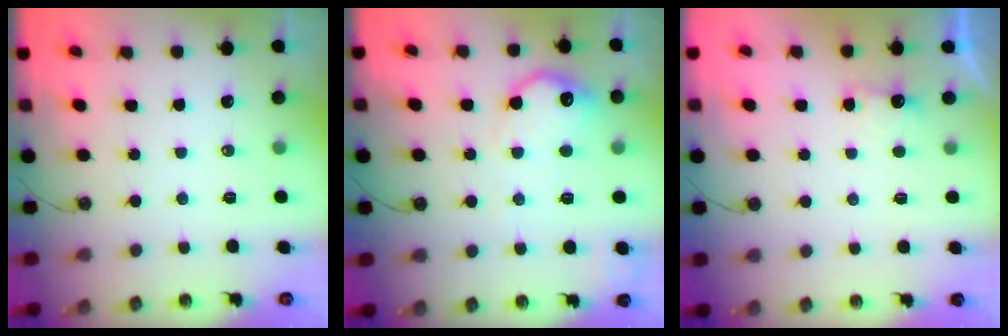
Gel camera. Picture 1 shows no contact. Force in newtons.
{"total": 12.7, "press": 12.7, "slide": 0.5}
{"total": 2.4, "press": 2.3, "slide": 0.8}